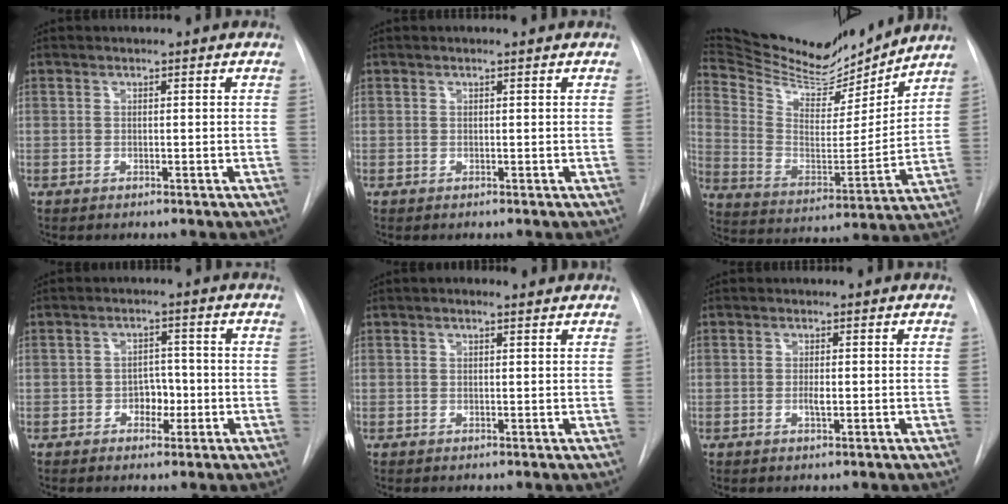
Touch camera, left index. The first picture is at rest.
{"total": 0.7, "force": [0.6, -0.1, 0.1], "torque": [-0.007, 0.002, 0.012]}
{"total": 20.5, "force": [19.0, 4.5, 6.1], "torque": [-0.114, -0.023, 0.307]}
{"total": 3.2, "force": [-1.1, 2.3, 2.0], "torque": [-0.022, 0.005, -0.016]}
{"total": 1.9, "force": [1.5, 0.6, 1.0], "torque": [-0.018, 0.013, 0.021]}
{"total": 1.0, "force": [-0.1, 0.2, 0.9], "torque": [-0.020, -0.005, -0.002]}